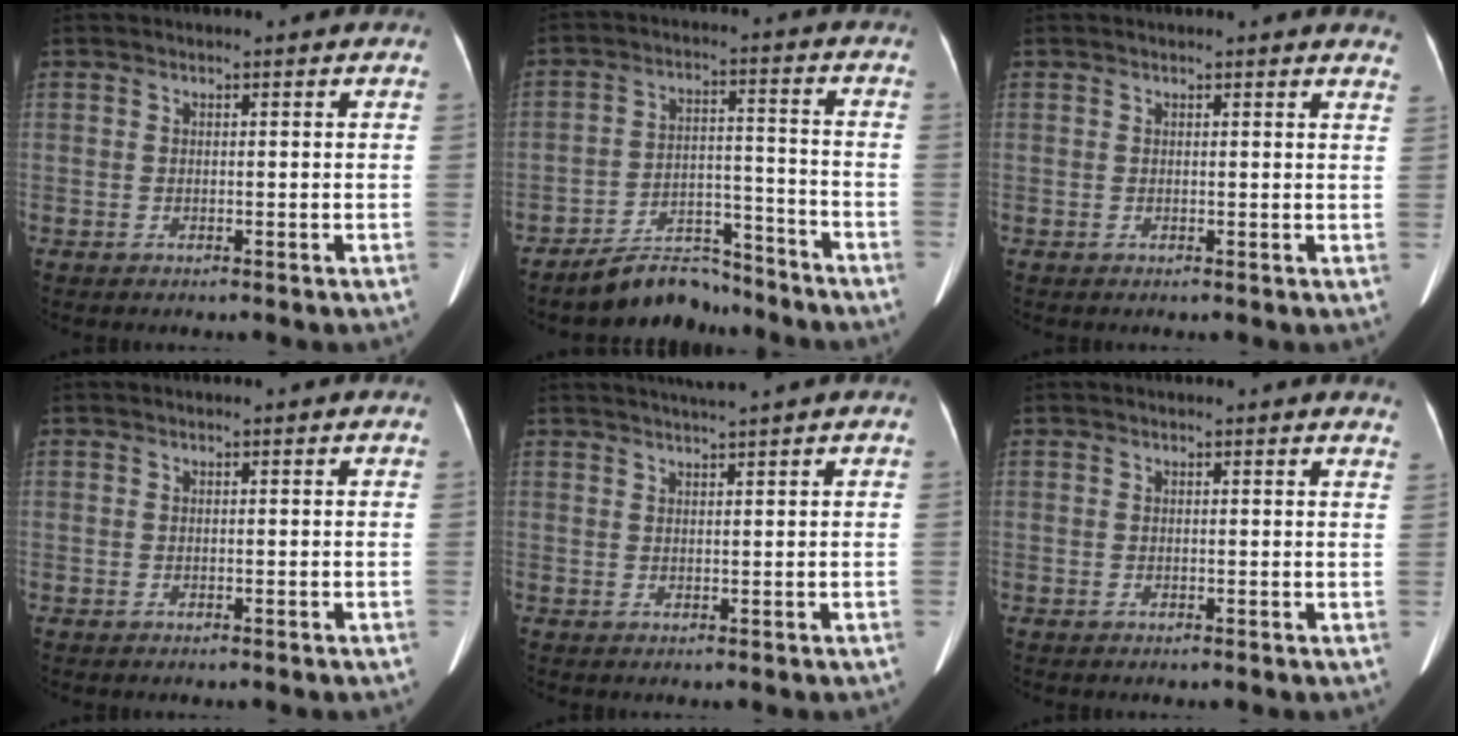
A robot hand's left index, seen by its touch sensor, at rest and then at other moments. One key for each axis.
{"total": 8.4, "fx": -7.9, "fy": 2.6, "fz": 1.3, "tx": -0.022, "ty": 0.024, "tz": -0.128}
{"total": 4.8, "fx": 4.6, "fy": 0.6, "fz": 1.0, "tx": 0.003, "ty": -0.016, "tz": 0.020}
{"total": 0.0}
{"total": 3.1, "fx": 2.7, "fy": -1.0, "fz": 1.2, "tx": -0.014, "ty": 0.011, "tz": 0.048}
{"total": 3.4, "fx": 3.3, "fy": 0.3, "fz": 0.8, "tx": -0.006, "ty": -0.011, "tz": 0.013}